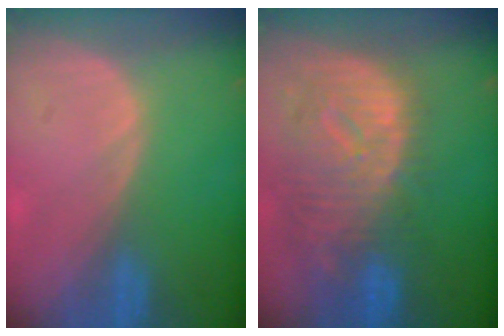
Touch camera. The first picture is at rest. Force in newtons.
{"total": 12.2, "press": 10.5, "slide": 6.1}